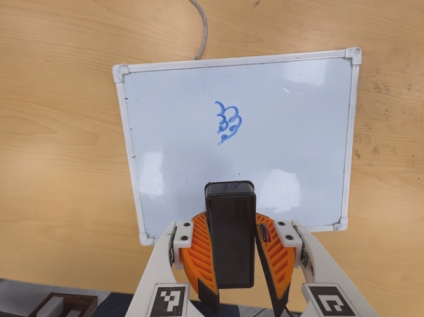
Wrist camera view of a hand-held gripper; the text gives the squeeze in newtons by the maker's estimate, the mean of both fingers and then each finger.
{"total": 11.3, "left": 9.9, "right": 12.7}